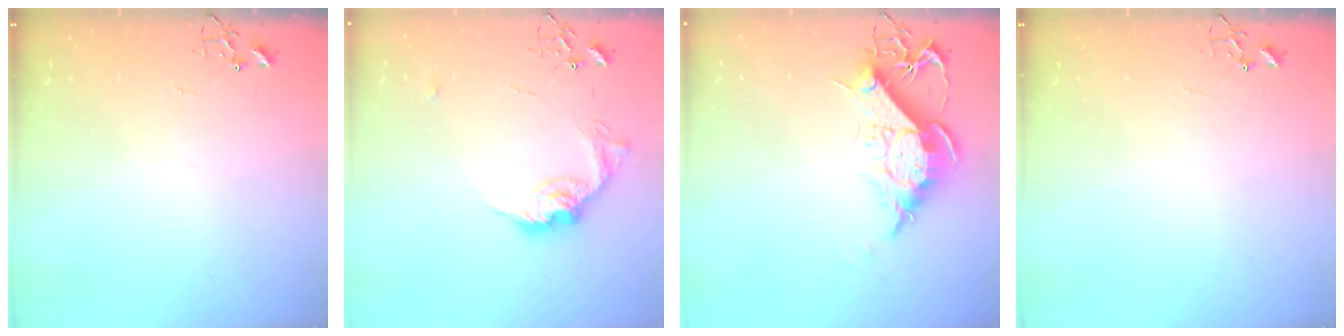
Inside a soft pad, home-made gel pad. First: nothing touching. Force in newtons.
{"total": 13.4, "press": 13.3, "slide": 0.8}
{"total": 12.6, "press": 12.6, "slide": 1.2}
{"total": 0.0}